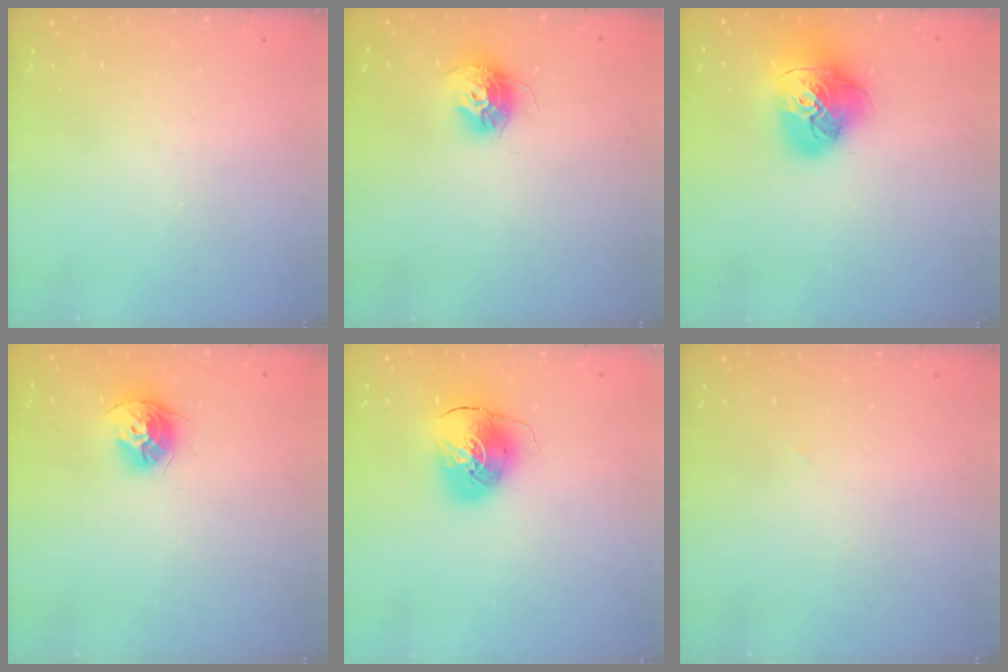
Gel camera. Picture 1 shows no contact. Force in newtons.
{"total": 11.9, "press": 11.9, "slide": 0.9}
{"total": 18.2, "press": 18.0, "slide": 2.2}
{"total": 11.1, "press": 11.0, "slide": 0.9}
{"total": 10.0, "press": 9.9, "slide": 1.5}
{"total": 1.1, "press": 1.1, "slide": 0.1}